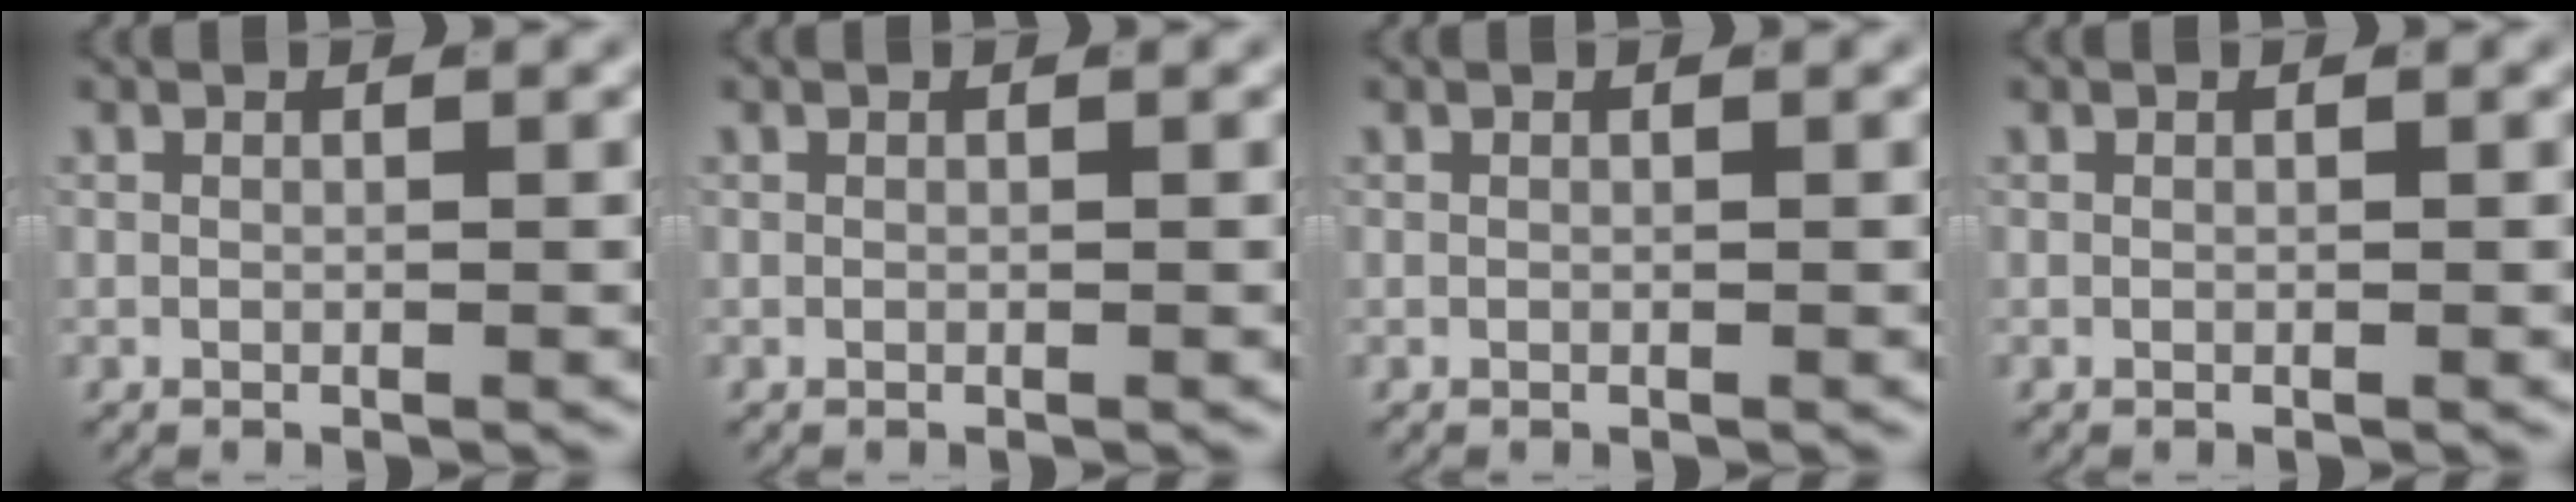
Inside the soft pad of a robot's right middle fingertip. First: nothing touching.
{"total": 0.0}
{"total": 0.0}
{"total": 0.0}